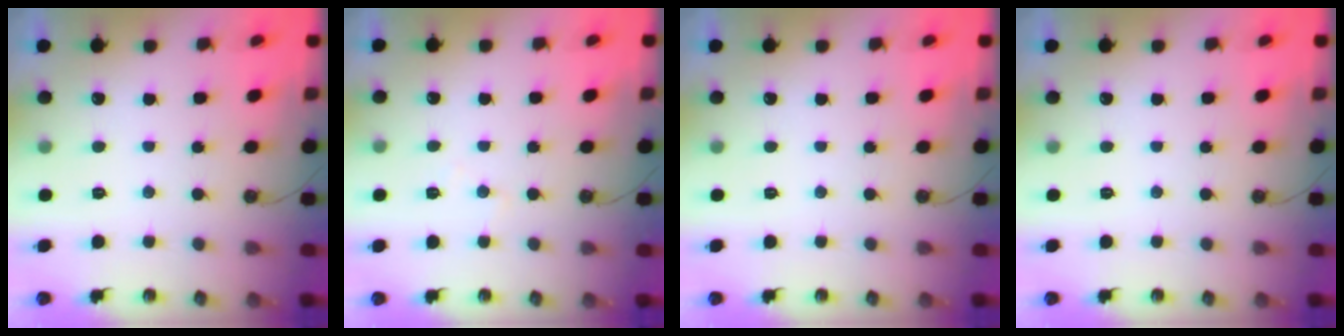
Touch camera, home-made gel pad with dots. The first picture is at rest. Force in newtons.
{"total": 4.6, "press": 4.5, "slide": 0.7}
{"total": 0.0}
{"total": 0.0}